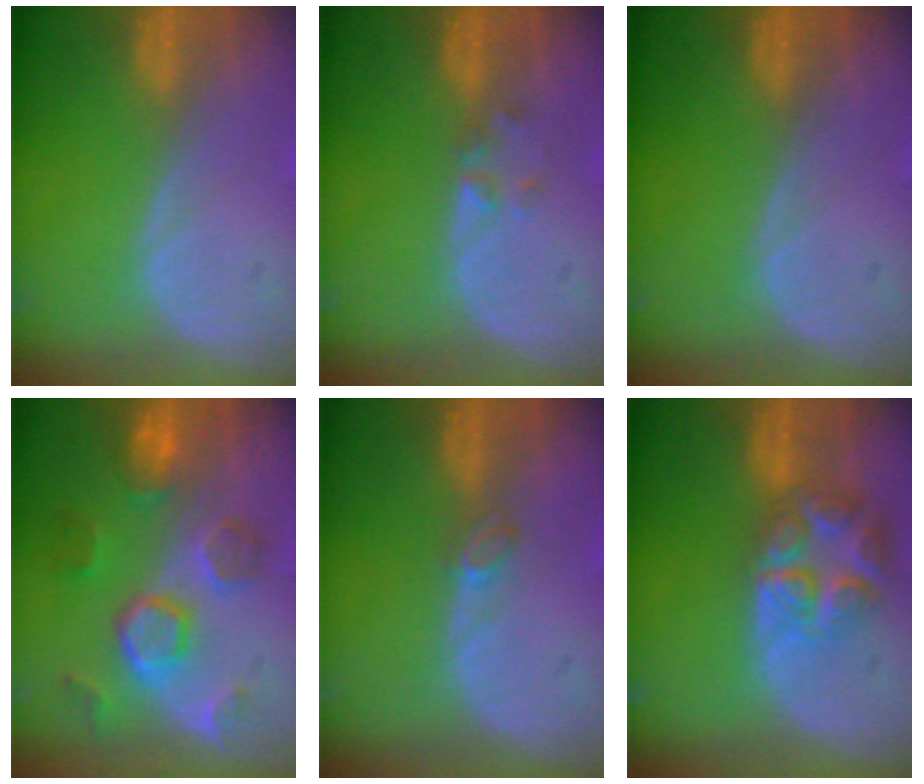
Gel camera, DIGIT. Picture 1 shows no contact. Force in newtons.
{"total": 1.6, "press": 1.4, "slide": 0.9}
{"total": 0.0}
{"total": 8.5, "press": 8.0, "slide": 2.9}
{"total": 1.7, "press": 1.7, "slide": 0.4}
{"total": 8.1, "press": 7.0, "slide": 4.0}